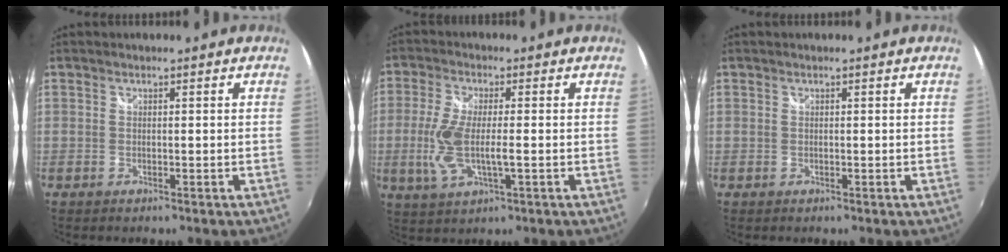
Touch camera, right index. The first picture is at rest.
{"total": 9.2, "force": [-1.4, 2.9, 8.6], "torque": [-0.183, -0.010, -0.026]}
{"total": 0.0}